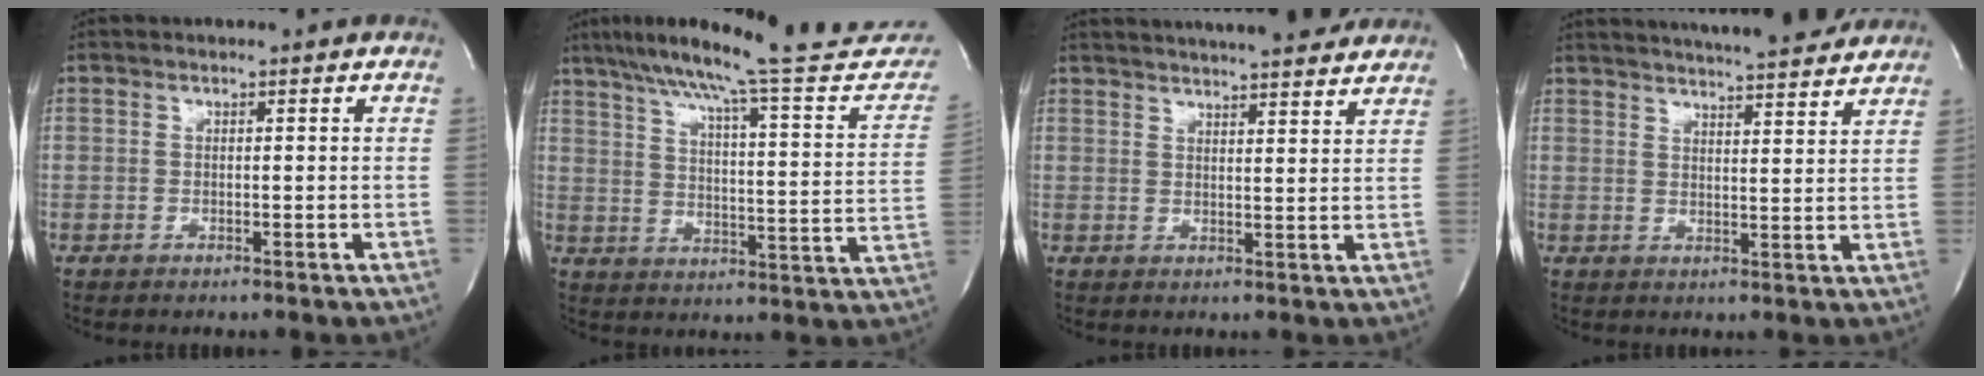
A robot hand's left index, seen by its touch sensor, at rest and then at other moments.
{"total": 25.2, "force": [22.4, 1.7, 11.4], "torque": [-0.172, -0.046, 0.289]}
{"total": 17.5, "force": [15.8, 2.3, 7.3], "torque": [-0.117, 0.026, 0.210]}
{"total": 16.8, "force": [15.3, 1.7, 6.8], "torque": [-0.110, 0.011, 0.204]}